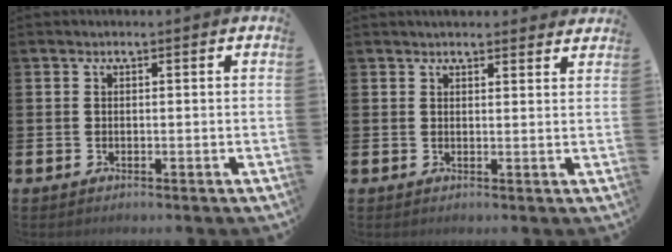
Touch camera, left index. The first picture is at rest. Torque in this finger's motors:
{"motor_torque": [-0.05, -1.69, -0.05, 0.11]}